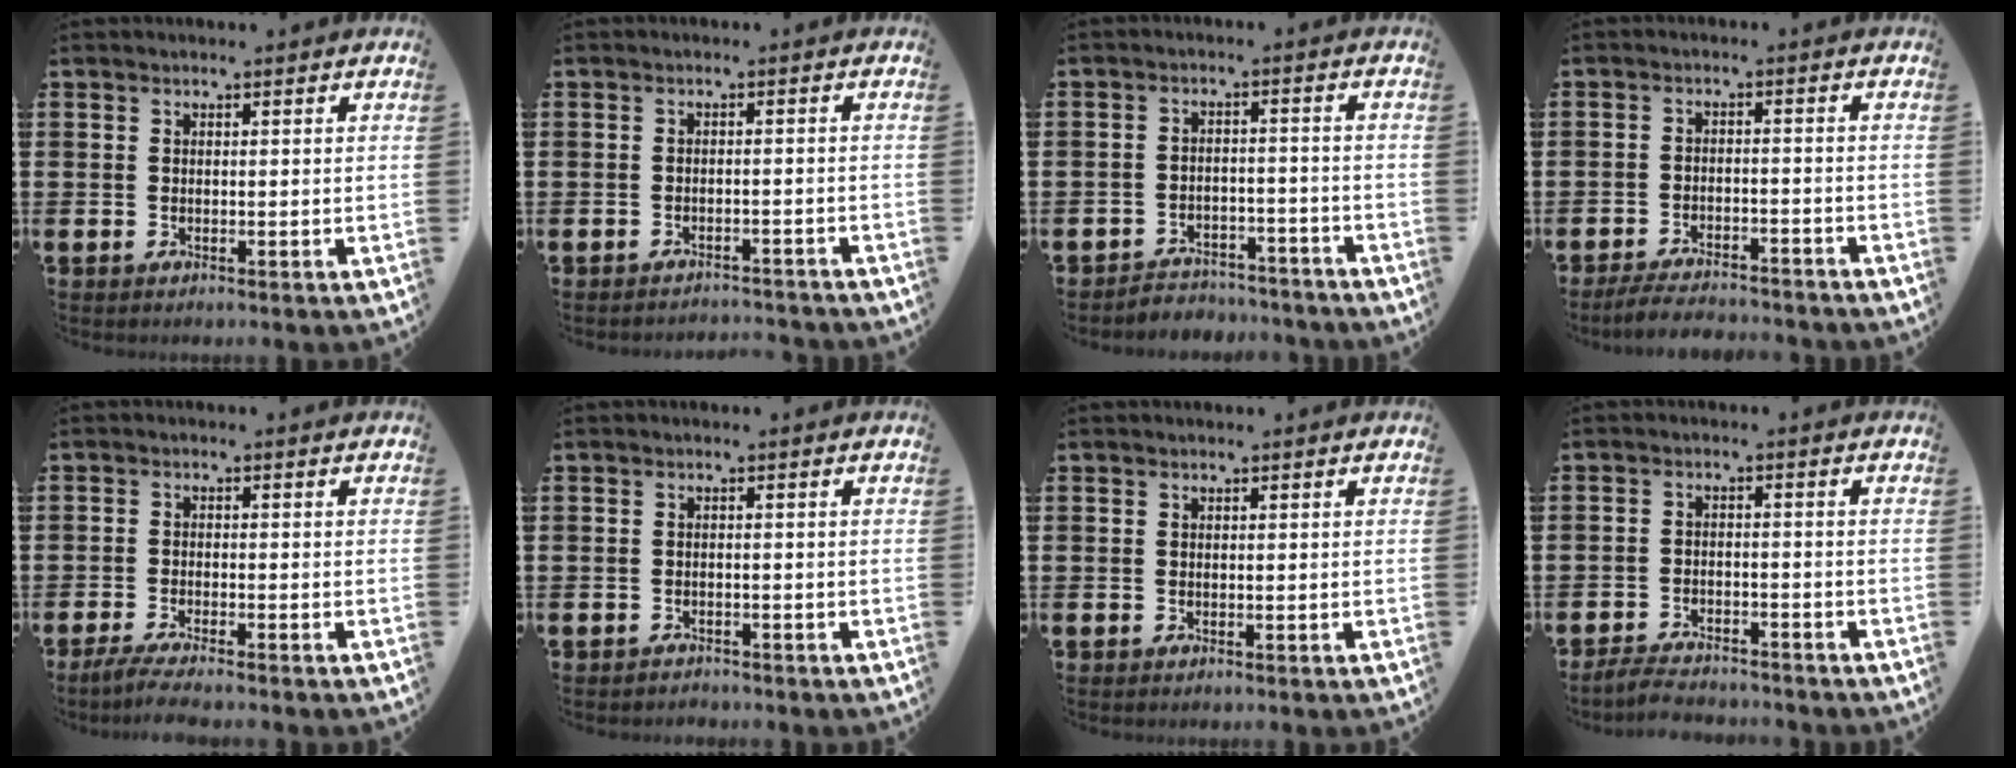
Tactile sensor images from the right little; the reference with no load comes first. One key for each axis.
{"total": 1.6, "fx": -1.5, "fy": -0.1, "fz": -0.1, "tx": -0.002, "ty": 0.004, "tz": -0.033}
{"total": 3.2, "fx": -3.1, "fy": 0.6, "fz": -0.1, "tx": -0.006, "ty": 0.006, "tz": -0.067}
{"total": 3.4, "fx": -3.3, "fy": 0.2, "fz": 0.8, "tx": -0.014, "ty": 0.004, "tz": -0.066}
{"total": 2.4, "fx": -2.0, "fy": -0.1, "fz": 1.3, "tx": -0.020, "ty": 0.000, "tz": -0.036}
{"total": 0.8, "fx": -0.8, "fy": 0.2, "fz": 0.0, "tx": -0.003, "ty": 0.002, "tz": -0.018}
{"total": 0.0}
{"total": 2.9, "fx": -2.9, "fy": 0.3, "fz": 0.2, "tx": -0.008, "ty": 0.006, "tz": -0.062}